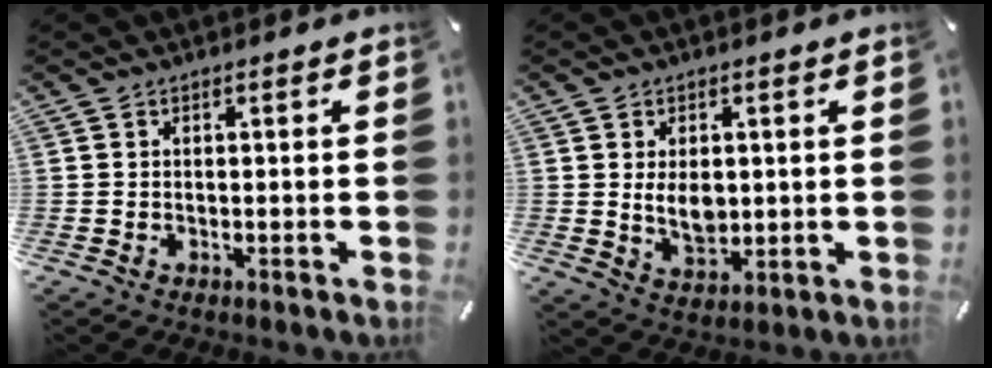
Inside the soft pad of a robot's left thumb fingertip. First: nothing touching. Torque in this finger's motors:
{"motor_torque": [0.72, 1.88, 0.04, 0.05, 0.13]}